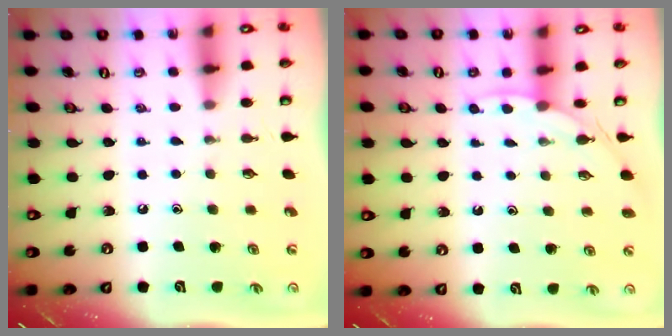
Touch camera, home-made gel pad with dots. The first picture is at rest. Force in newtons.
{"total": 2.9, "press": 2.9, "slide": 0.4}